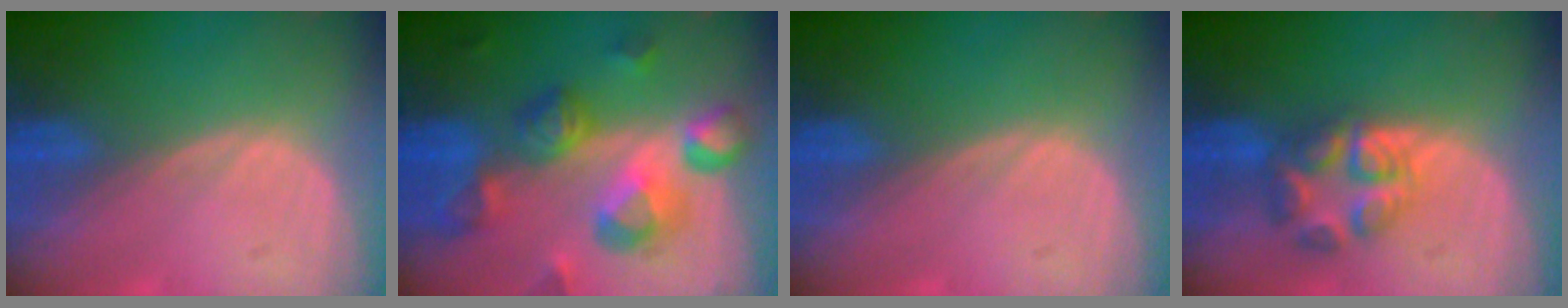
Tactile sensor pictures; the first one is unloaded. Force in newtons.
{"total": 10.7, "press": 9.6, "slide": 4.7}
{"total": 0.0}
{"total": 5.8, "press": 5.8, "slide": 0.1}